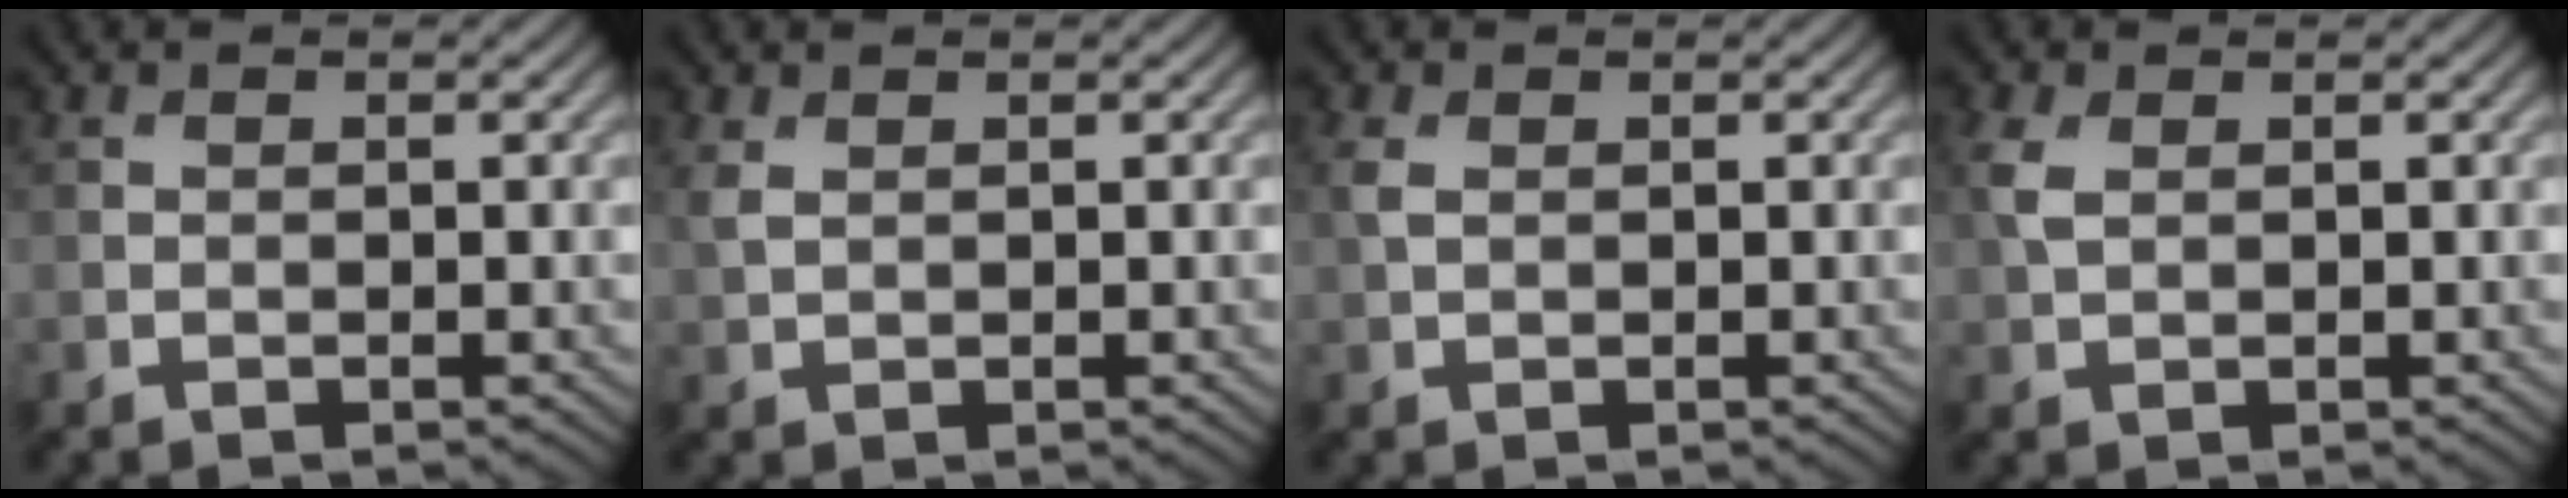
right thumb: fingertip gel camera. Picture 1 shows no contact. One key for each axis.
{"total": 1.7, "fx": 0.8, "fy": 0.9, "fz": 1.2, "tx": -0.037, "ty": 0.002, "tz": 0.018}
{"total": 1.7, "fx": 0.5, "fy": 1.1, "fz": 1.3, "tx": -0.040, "ty": 0.003, "tz": 0.009}
{"total": 2.6, "fx": 0.8, "fy": 1.6, "fz": 1.9, "tx": -0.058, "ty": 0.005, "tz": 0.016}